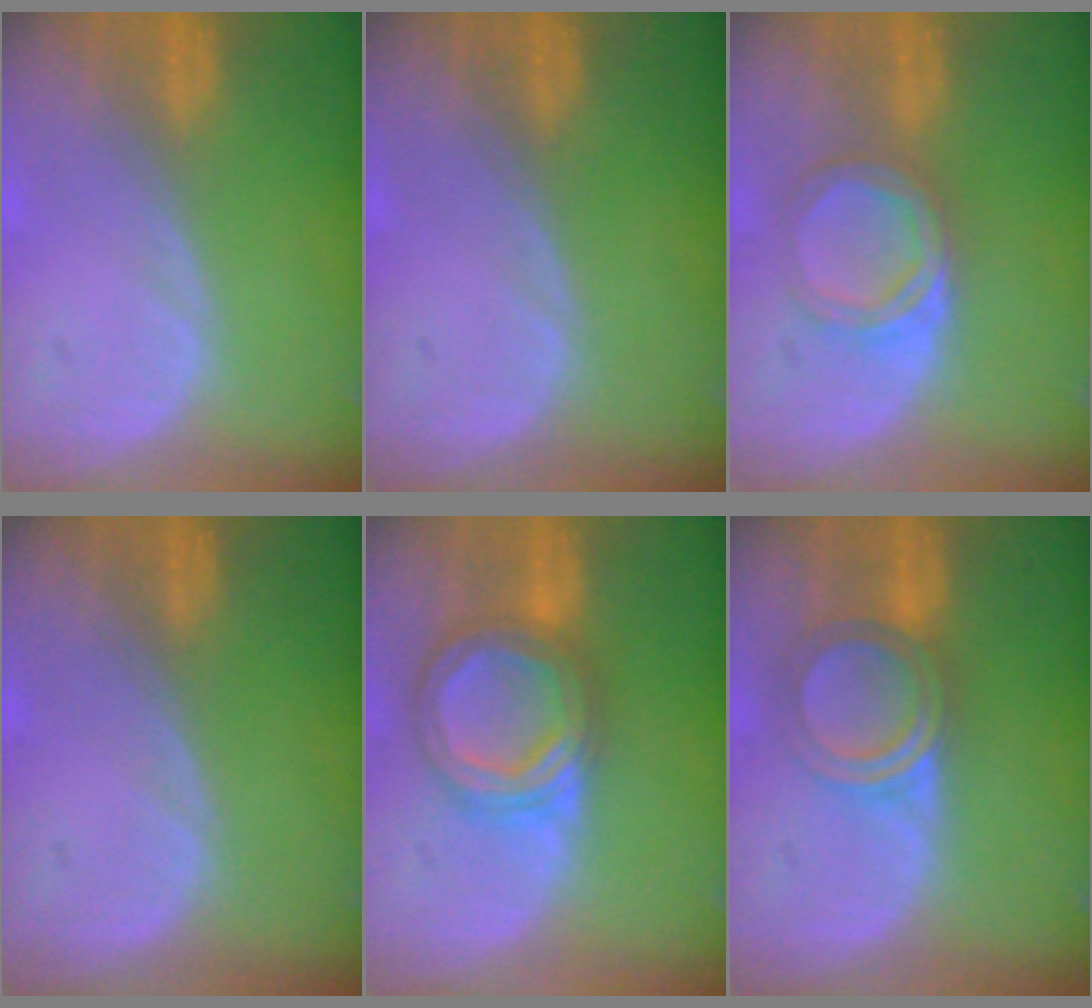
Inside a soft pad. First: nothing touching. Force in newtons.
{"total": 0.0}
{"total": 4.7, "press": 4.6, "slide": 0.4}
{"total": 0.0}
{"total": 7.6, "press": 7.5, "slide": 0.6}
{"total": 5.2, "press": 5.1, "slide": 0.3}